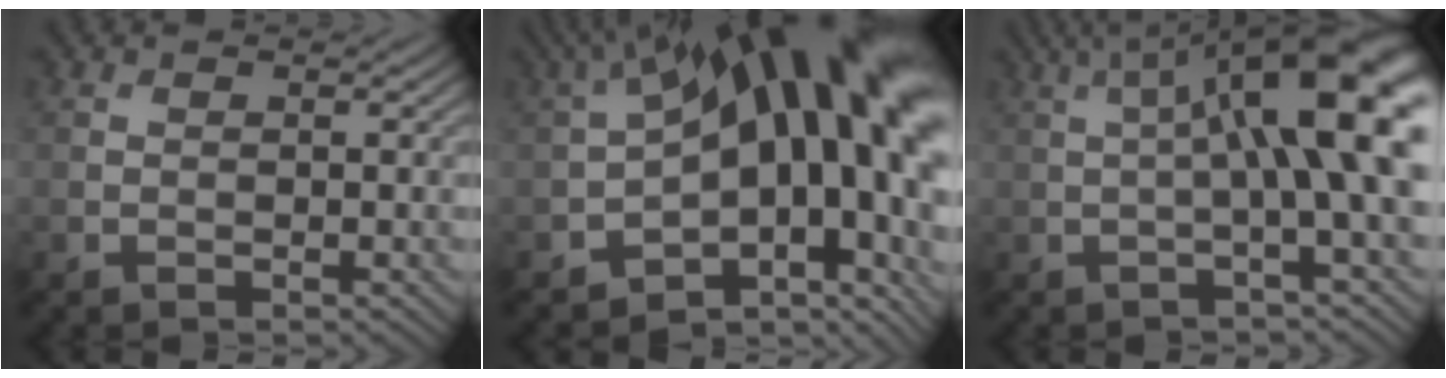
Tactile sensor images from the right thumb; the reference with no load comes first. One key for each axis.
{"total": 19.1, "fx": 2.2, "fy": 9.8, "fz": 16.2, "tx": -0.219, "ty": -0.019, "tz": 0.068}
{"total": 13.5, "fx": 1.9, "fy": 3.3, "fz": 13.0, "tx": -0.180, "ty": 0.014, "tz": 0.030}